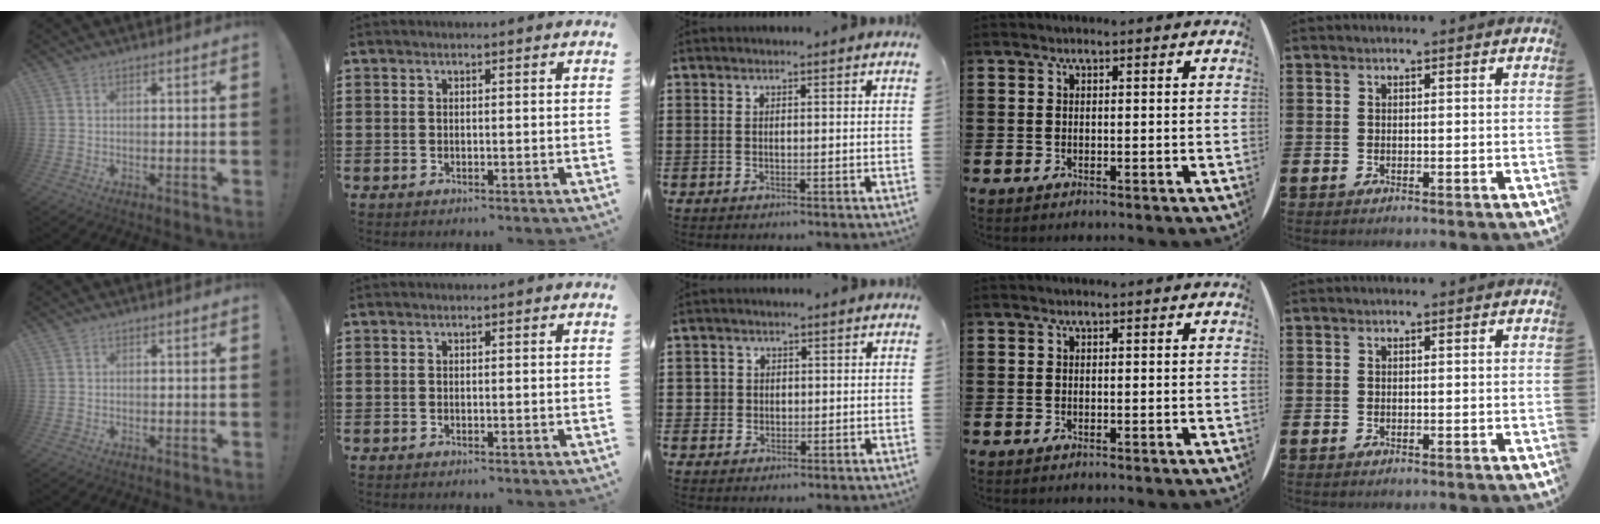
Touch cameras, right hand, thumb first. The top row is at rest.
{"middle": {"total": 2.3, "force": [0.1, 2.2, 0.4], "torque": [-0.018, 0.010, -0.003]}}